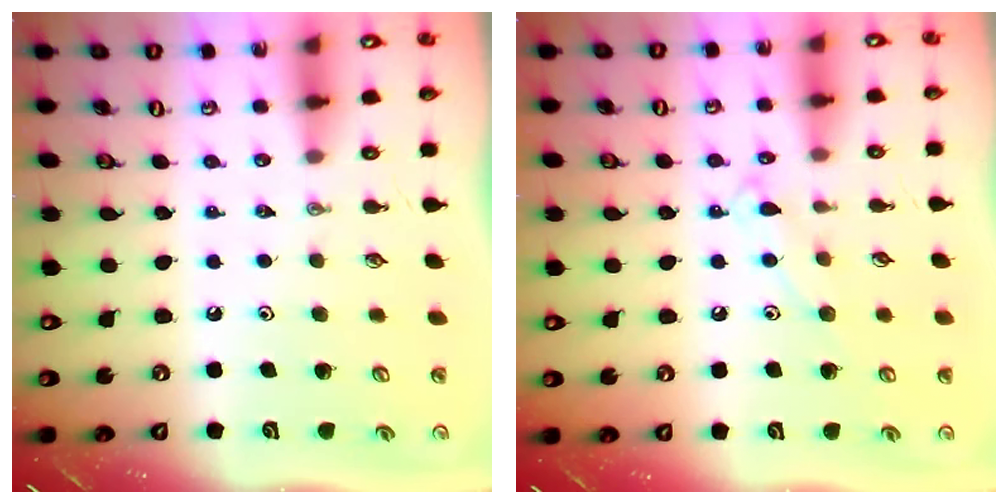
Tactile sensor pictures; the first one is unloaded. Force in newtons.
{"total": 8.0, "press": 8.0, "slide": 0.7}